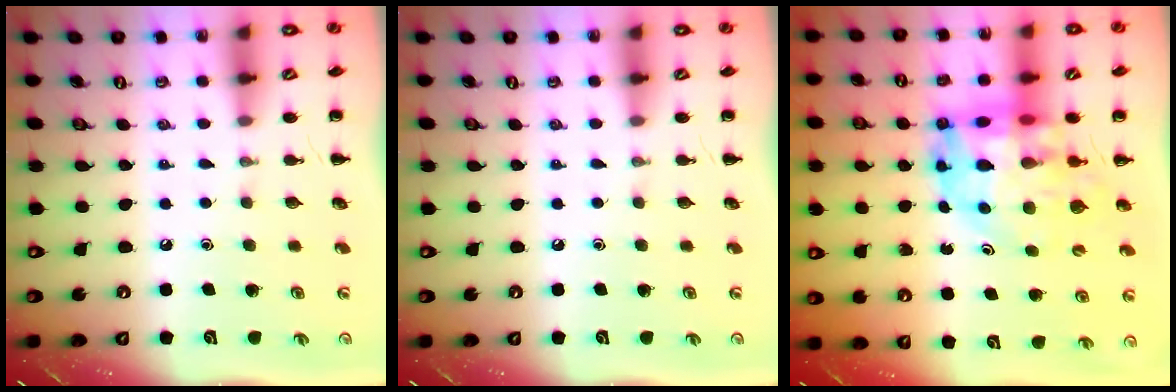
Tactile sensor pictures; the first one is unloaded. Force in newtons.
{"total": 0.0}
{"total": 16.5, "press": 15.8, "slide": 4.7}